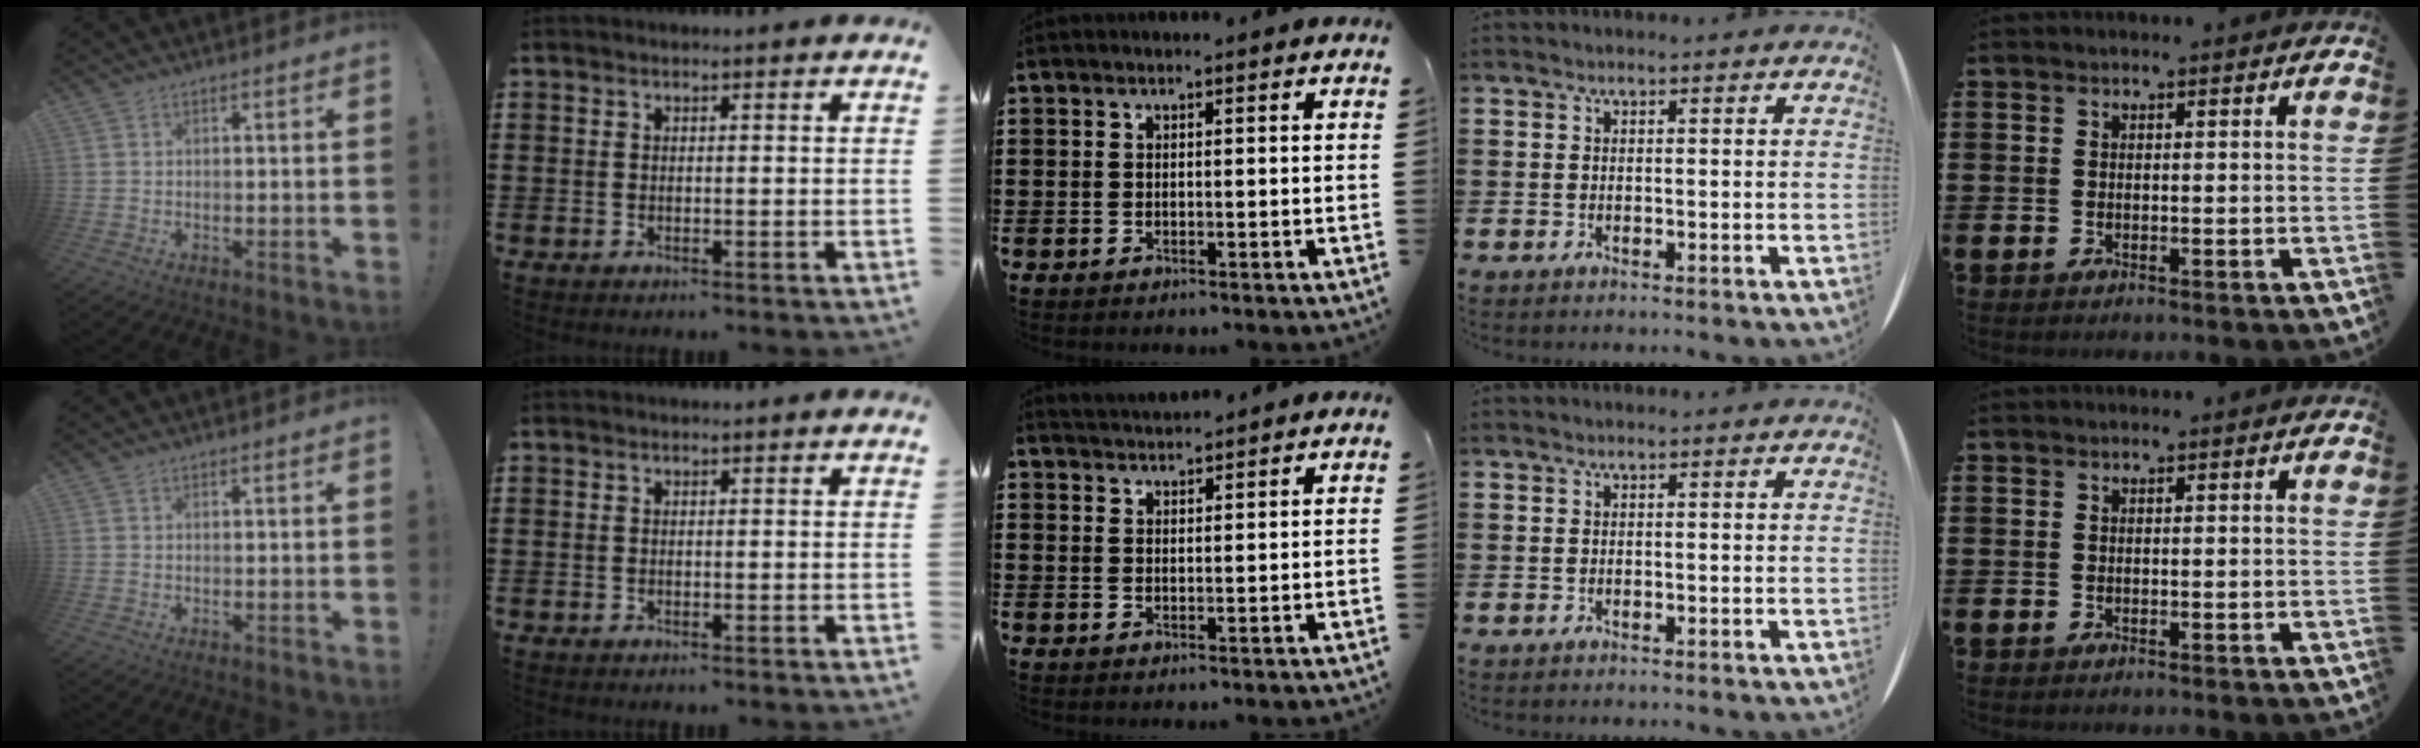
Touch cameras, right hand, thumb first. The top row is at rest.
{"middle": {"total": 2.0, "force": [2.0, -0.1, -0.3], "torque": [-0.002, 0.000, 0.040]}}